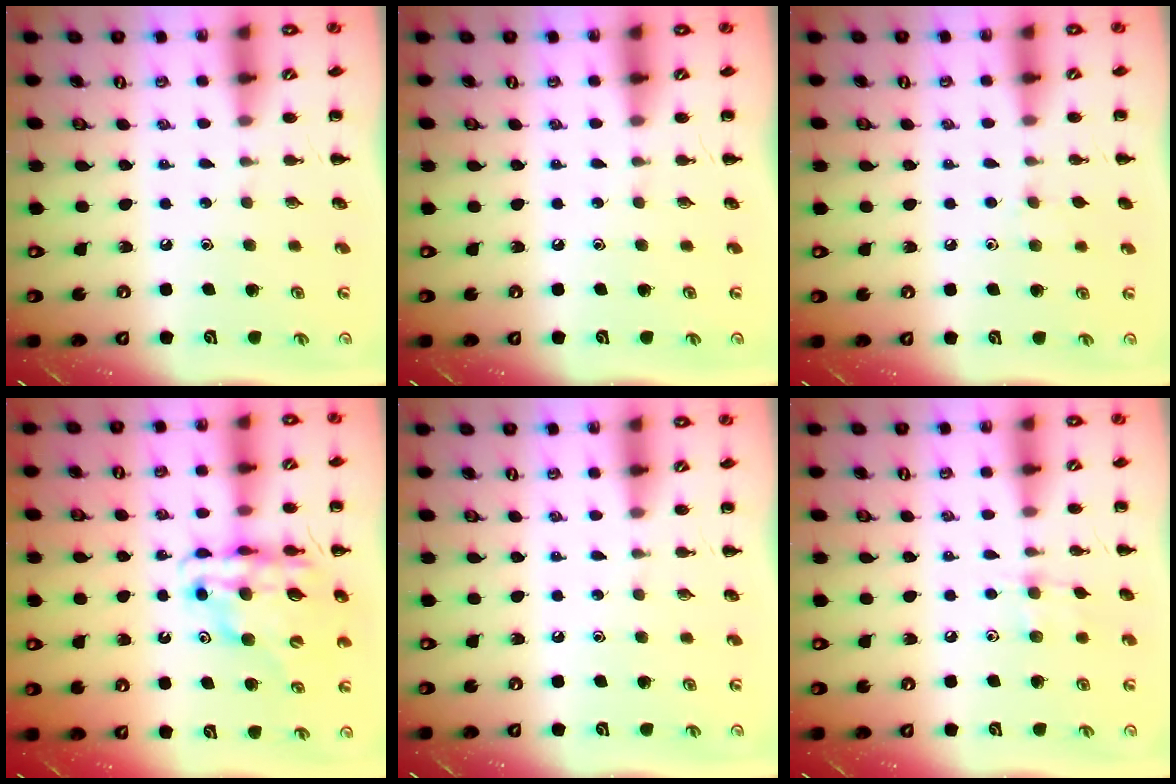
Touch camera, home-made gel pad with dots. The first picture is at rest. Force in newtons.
{"total": 0.0}
{"total": 4.6, "press": 4.3, "slide": 1.5}
{"total": 15.3, "press": 14.8, "slide": 4.1}
{"total": 0.0}
{"total": 5.8, "press": 5.6, "slide": 1.6}